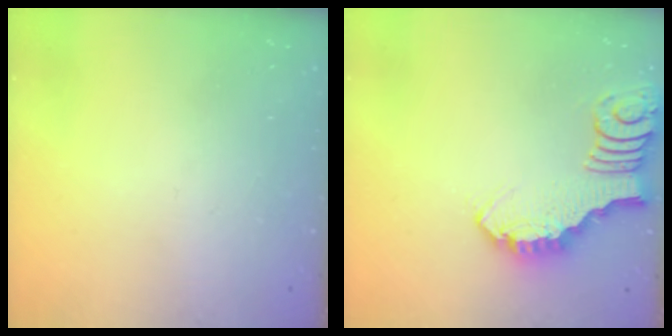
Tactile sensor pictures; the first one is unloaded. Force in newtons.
{"total": 2.4, "press": 2.4, "slide": 0.3}